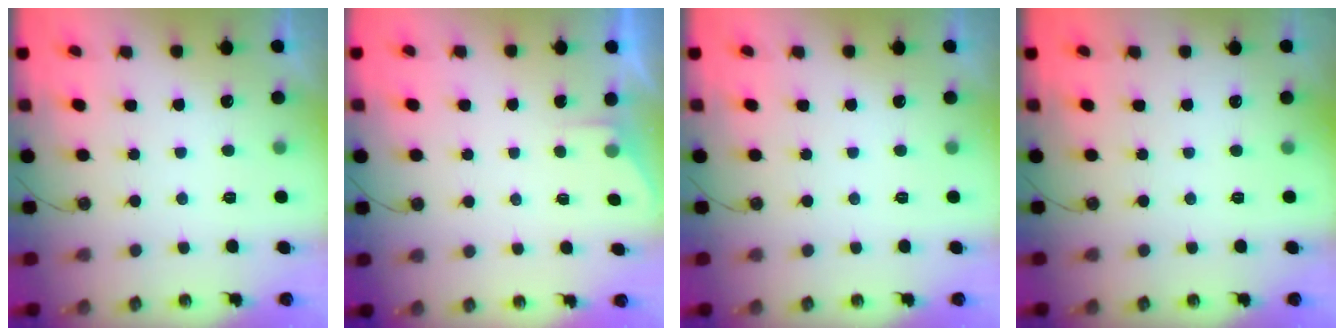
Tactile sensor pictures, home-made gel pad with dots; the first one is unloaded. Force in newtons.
{"total": 1.8, "press": 1.8, "slide": 0.3}
{"total": 1.0, "press": 0.4, "slide": 1.0}
{"total": 0.0}